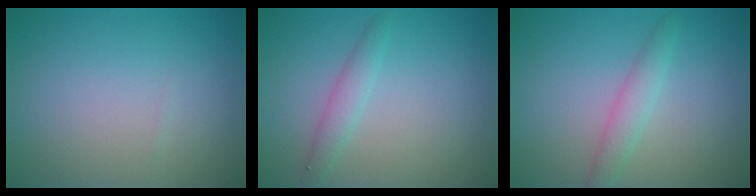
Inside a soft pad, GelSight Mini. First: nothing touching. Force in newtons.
{"total": 1.6, "press": 1.6, "slide": 0.0}
{"total": 2.1, "press": 2.1, "slide": 0.1}